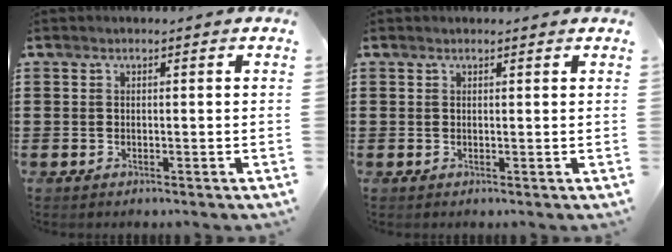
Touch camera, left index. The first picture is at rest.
{"total": 0.6, "force": [0.6, 0.1, 0.2], "torque": [-0.007, -0.001, 0.012]}